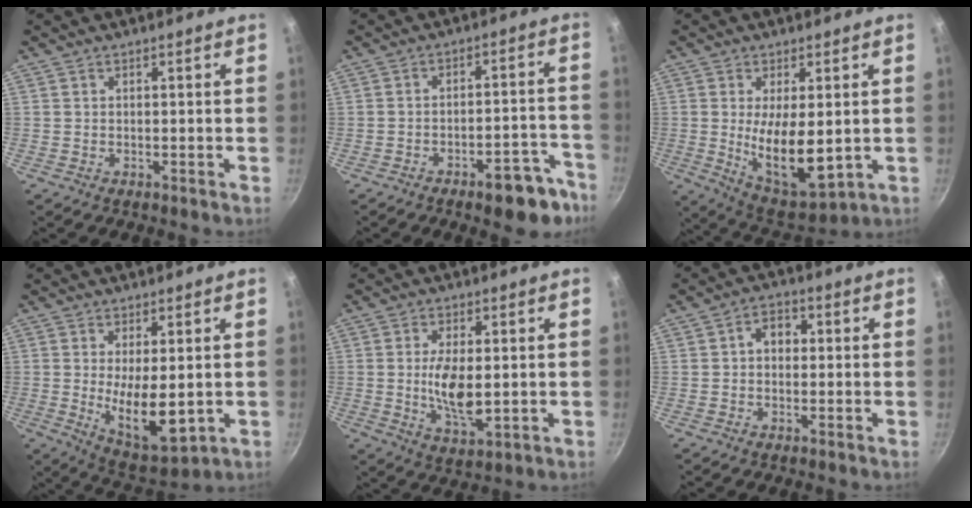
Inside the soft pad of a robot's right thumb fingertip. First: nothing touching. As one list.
[{"total": 11.0, "force": [-7.1, 4.4, 7.2], "torque": [-0.040, 0.060, -0.087]}, {"total": 13.1, "force": [-0.1, 5.5, 11.9], "torque": [-0.188, -0.027, 0.015]}, {"total": 11.4, "force": [-0.5, 4.7, 10.4], "torque": [-0.158, -0.025, 0.011]}, {"total": 9.2, "force": [0.0, 4.2, 8.2], "torque": [-0.152, -0.009, 0.007]}, {"total": 4.6, "force": [0.4, 3.6, 2.9], "torque": [-0.023, 0.012, -0.002]}]